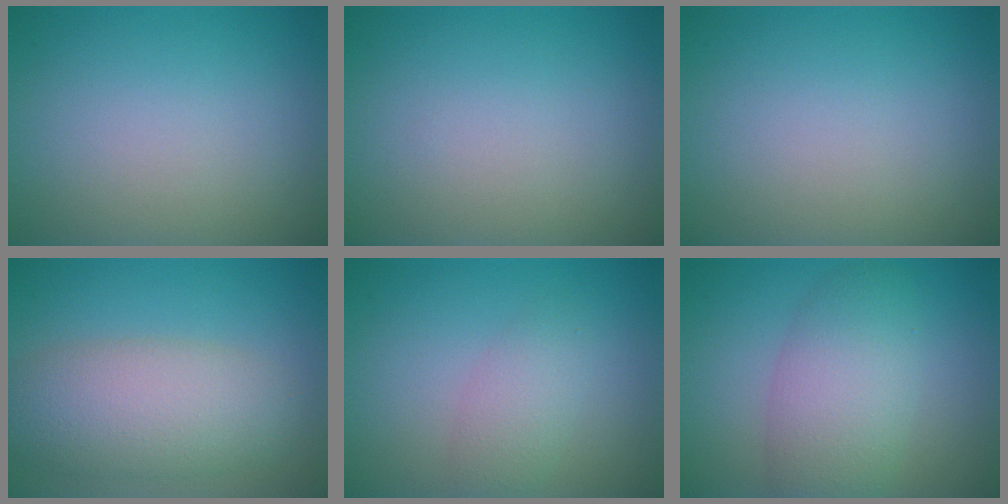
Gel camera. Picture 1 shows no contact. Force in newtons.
{"total": 0.0}
{"total": 0.0}
{"total": 6.6, "press": 6.6, "slide": 0.3}
{"total": 2.3, "press": 2.3, "slide": 0.1}
{"total": 5.6, "press": 5.6, "slide": 0.2}